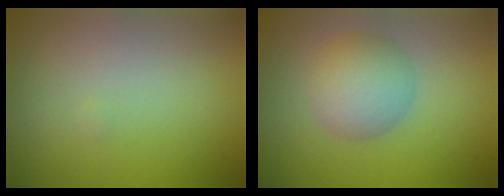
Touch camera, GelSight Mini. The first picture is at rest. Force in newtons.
{"total": 4.4, "press": 4.4, "slide": 0.2}